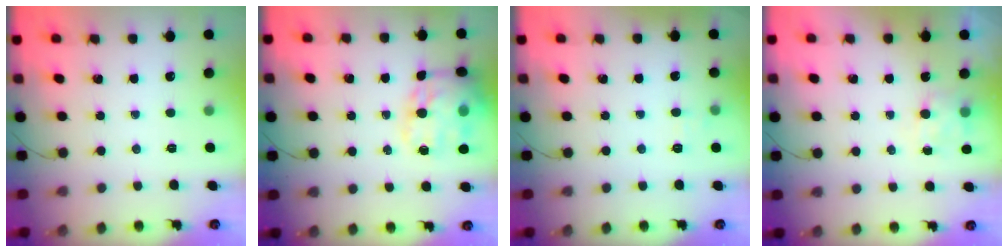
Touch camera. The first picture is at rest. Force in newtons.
{"total": 17.6, "press": 17.4, "slide": 2.5}
{"total": 5.1, "press": 4.8, "slide": 1.4}
{"total": 7.1, "press": 7.0, "slide": 1.2}